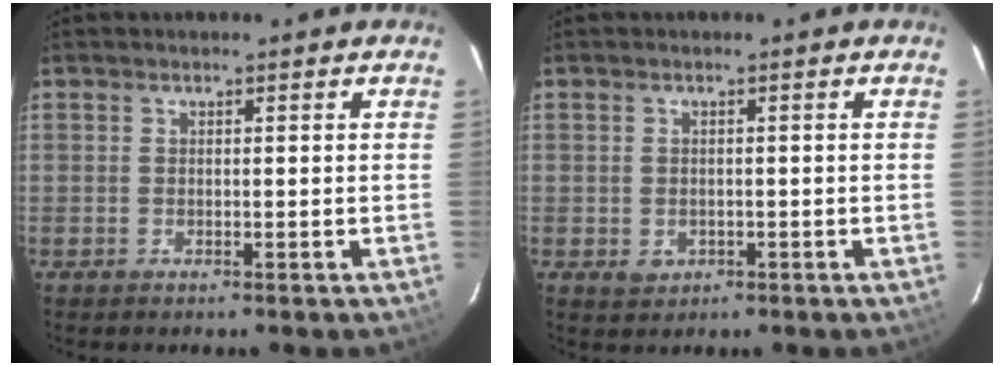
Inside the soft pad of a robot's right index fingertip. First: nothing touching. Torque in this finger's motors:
{"motor_torque": [0.06, -0.11, -0.02, 0.02]}